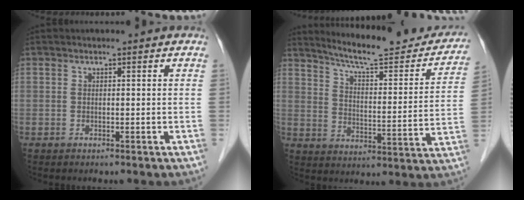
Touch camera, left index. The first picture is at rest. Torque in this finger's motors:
{"motor_torque": [-0.55, -0.73, 0.22, 0.07]}